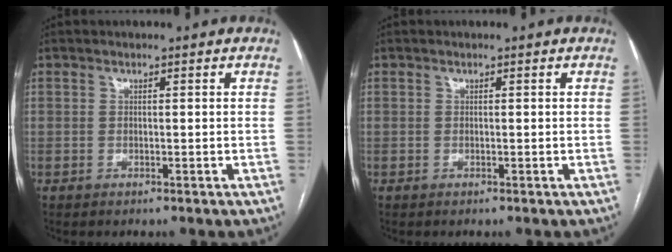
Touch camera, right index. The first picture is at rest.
{"total": 0.0}